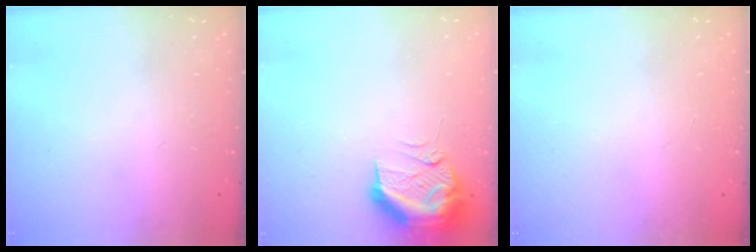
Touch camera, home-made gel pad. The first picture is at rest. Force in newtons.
{"total": 12.2, "press": 11.9, "slide": 2.6}
{"total": 0.0}